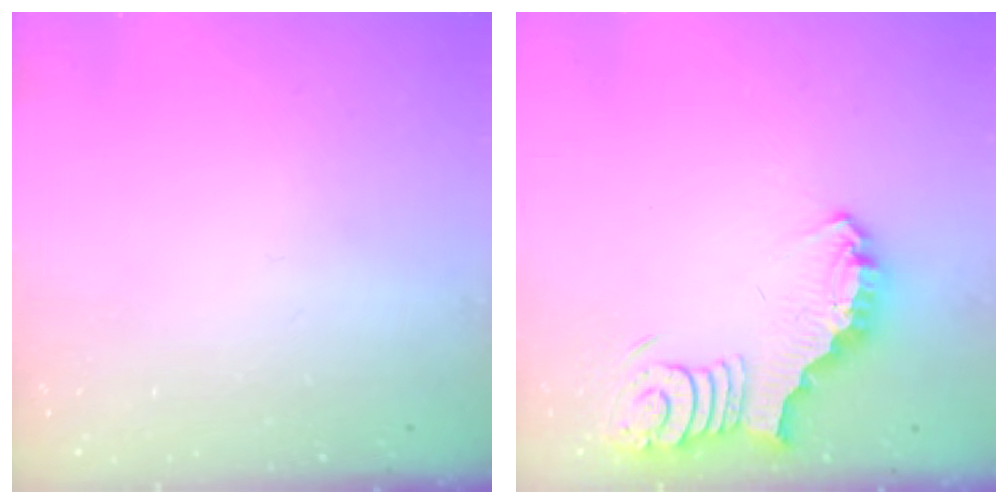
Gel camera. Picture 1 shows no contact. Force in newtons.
{"total": 3.8, "press": 3.8, "slide": 0.6}